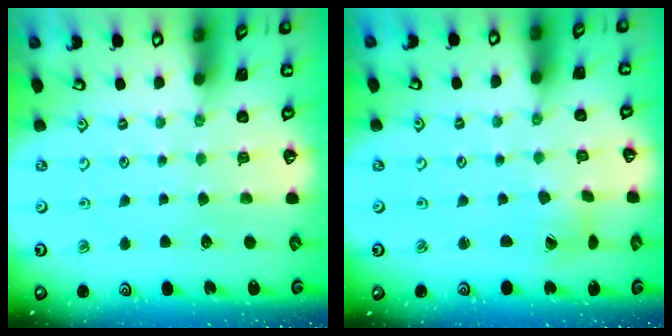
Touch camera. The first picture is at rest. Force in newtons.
{"total": 2.4, "press": 2.4, "slide": 0.3}